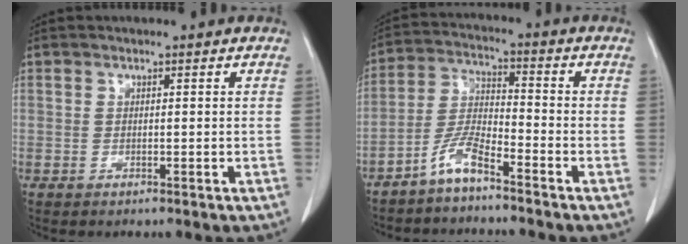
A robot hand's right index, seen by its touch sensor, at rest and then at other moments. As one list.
[{"total": 5.7, "force": [-4.4, 0.8, 3.5], "torque": [-0.085, -0.007, -0.092]}]